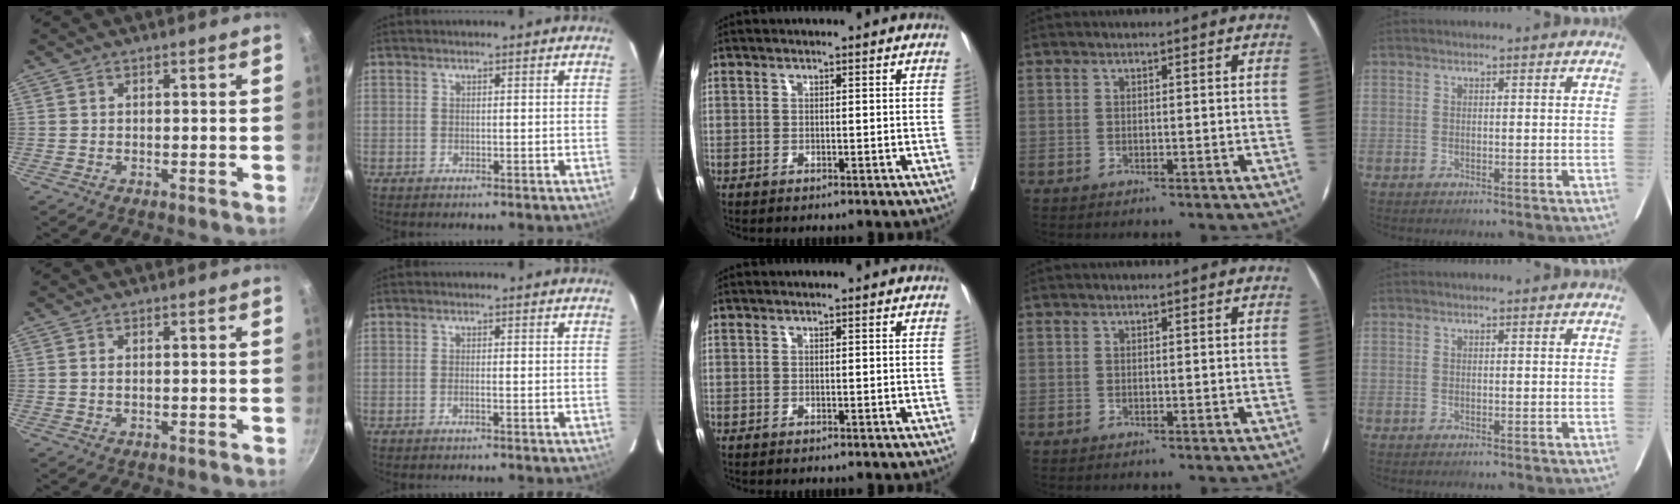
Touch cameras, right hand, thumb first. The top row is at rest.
{"thumb": {"total": 0.7, "force": [0.1, 0.4, 0.6], "torque": [-0.014, 0.000, 0.003]}, "index": {"total": 0.8, "force": [-0.3, 0.0, 0.7], "torque": [-0.017, 0.000, -0.006]}}